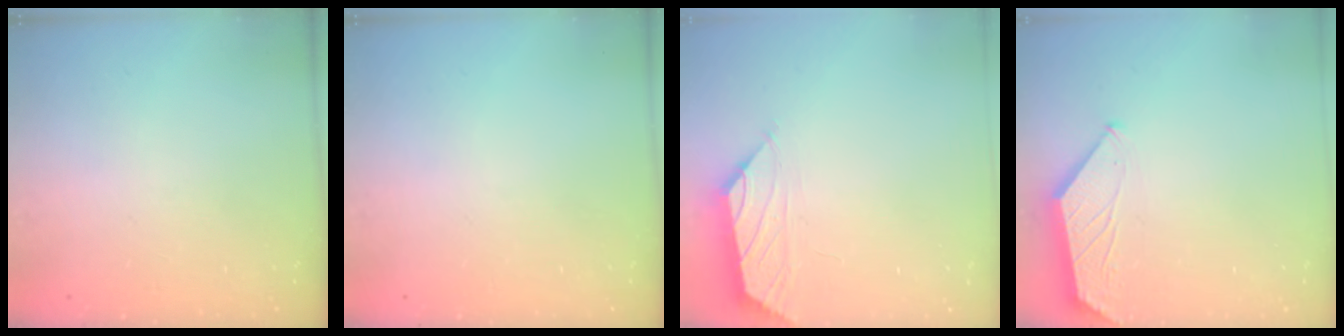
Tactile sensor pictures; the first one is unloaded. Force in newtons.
{"total": 0.0}
{"total": 0.9, "press": 0.7, "slide": 0.5}
{"total": 0.0}